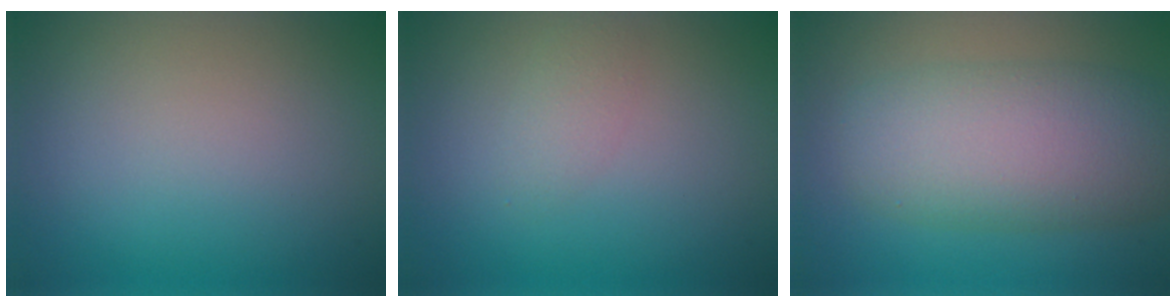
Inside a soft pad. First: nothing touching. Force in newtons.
{"total": 1.5, "press": 1.5, "slide": 0.1}
{"total": 8.0, "press": 8.0, "slide": 0.5}